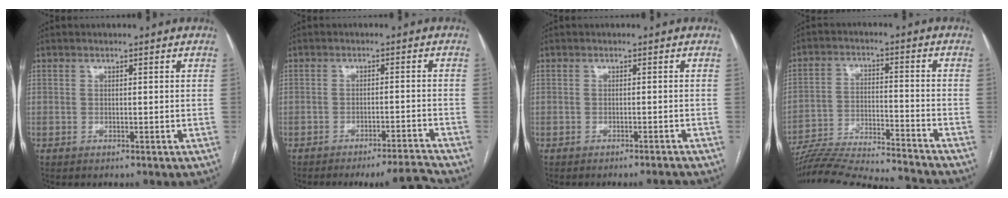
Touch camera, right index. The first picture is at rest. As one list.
[{"total": 5.4, "force": [-5.1, -1.4, 1.2], "torque": [-0.006, 0.004, -0.079]}, {"total": 2.2, "force": [-2.1, -0.6, 0.4], "torque": [-0.003, -0.004, -0.028]}, {"total": 20.2, "force": [-19.3, -0.1, 6.2], "torque": [-0.127, -0.023, -0.297]}]